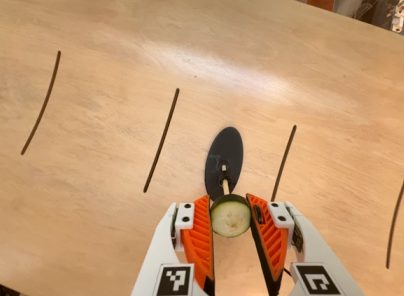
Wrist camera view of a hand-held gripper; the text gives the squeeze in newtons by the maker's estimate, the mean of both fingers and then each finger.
{"total": 9.1, "left": 9.0, "right": 9.1}